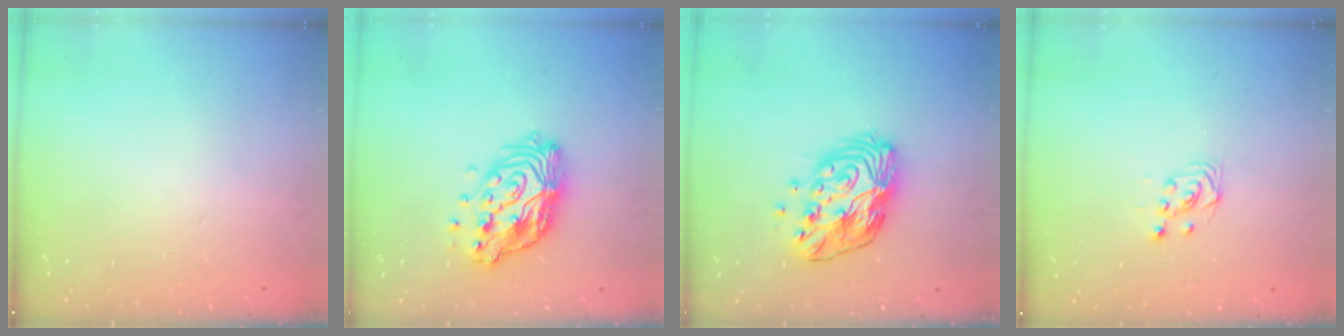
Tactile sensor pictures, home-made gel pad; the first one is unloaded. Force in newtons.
{"total": 14.1, "press": 14.1, "slide": 1.1}
{"total": 13.5, "press": 13.5, "slide": 1.0}
{"total": 2.5, "press": 2.2, "slide": 1.2}